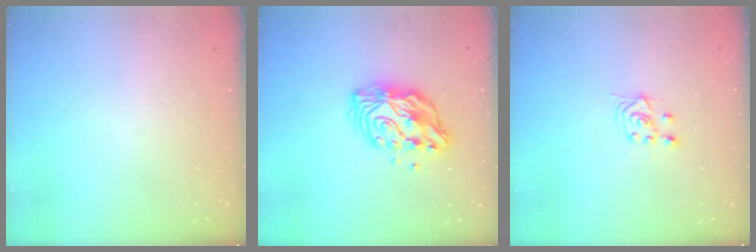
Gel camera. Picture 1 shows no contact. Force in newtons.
{"total": 11.3, "press": 11.3, "slide": 1.0}
{"total": 3.9, "press": 3.8, "slide": 0.9}